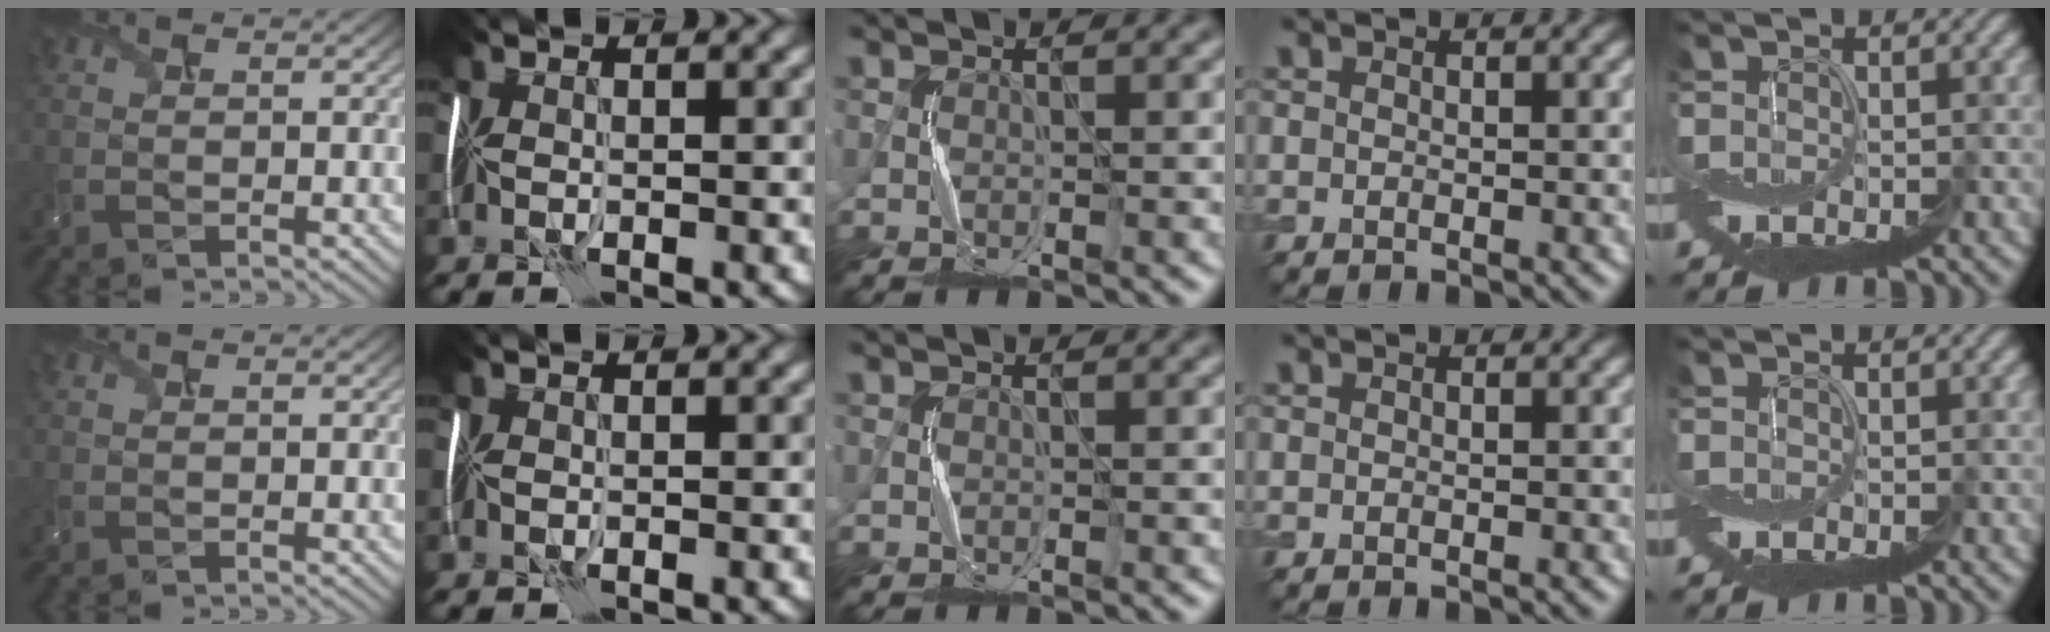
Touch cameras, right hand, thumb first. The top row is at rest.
{}